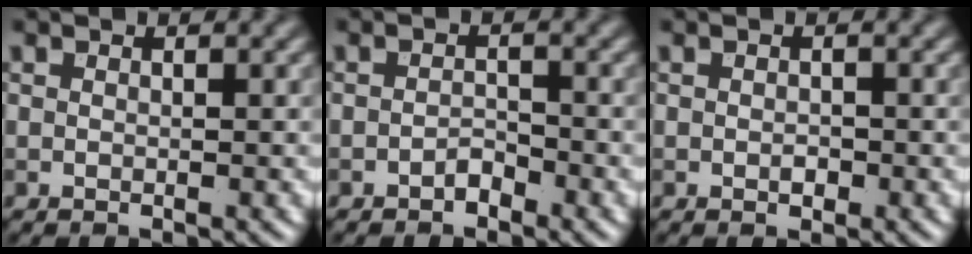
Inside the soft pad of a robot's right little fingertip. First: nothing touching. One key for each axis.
{"total": 1.2, "fx": -0.9, "fy": 0.6, "fz": 0.5, "tx": -0.007, "ty": 0.004, "tz": -0.017}
{"total": 0.8, "fx": -0.2, "fy": 0.5, "fz": 0.5, "tx": -0.007, "ty": -0.002, "tz": -0.004}